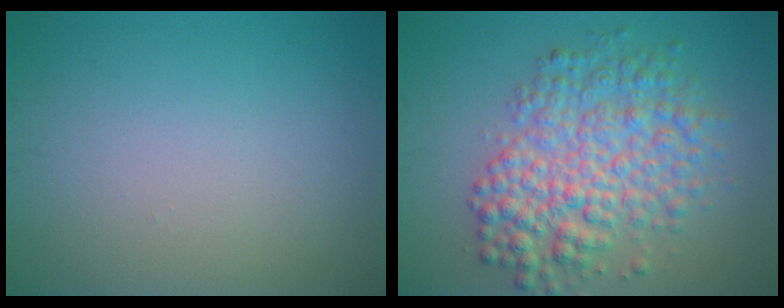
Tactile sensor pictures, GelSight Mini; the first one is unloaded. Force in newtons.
{"total": 7.0, "press": 7.0, "slide": 0.1}